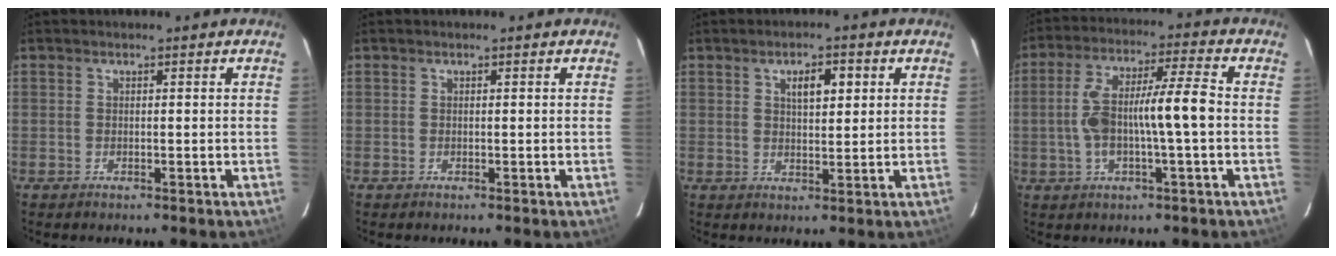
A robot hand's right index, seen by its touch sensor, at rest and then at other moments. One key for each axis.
{"total": 0.0}
{"total": 4.4, "fx": 1.7, "fy": 1.5, "fz": 3.8, "tx": -0.063, "ty": 0.006, "tz": 0.028}
{"total": 11.3, "fx": -0.9, "fy": 1.3, "fz": 11.2, "tx": -0.209, "ty": 0.023, "tz": -0.017}